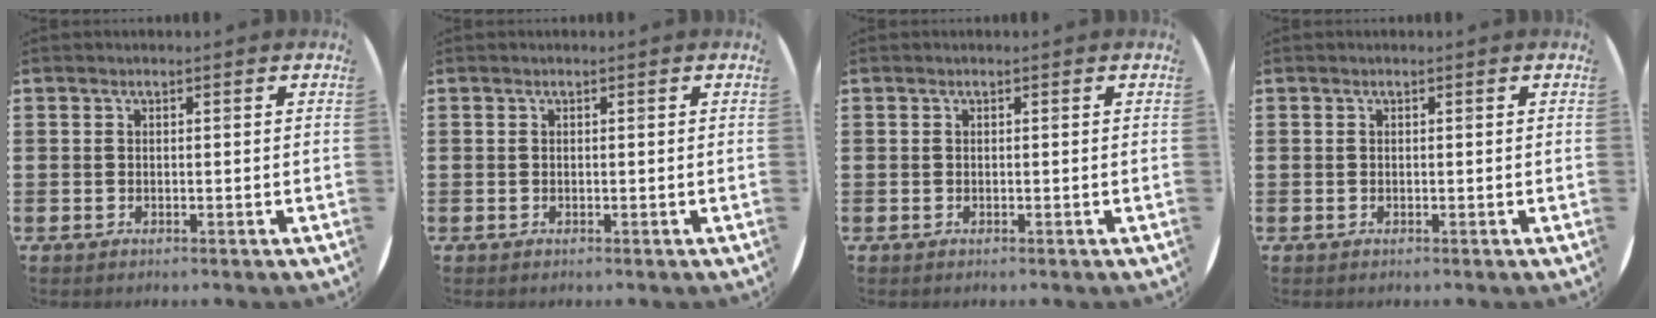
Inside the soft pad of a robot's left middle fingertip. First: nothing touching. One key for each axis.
{"total": 0.0}
{"total": 0.0}
{"total": 0.0}